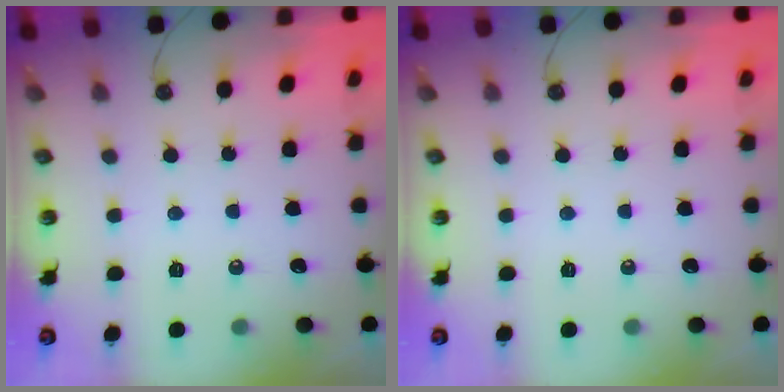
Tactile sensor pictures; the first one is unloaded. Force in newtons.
{"total": 0.0}